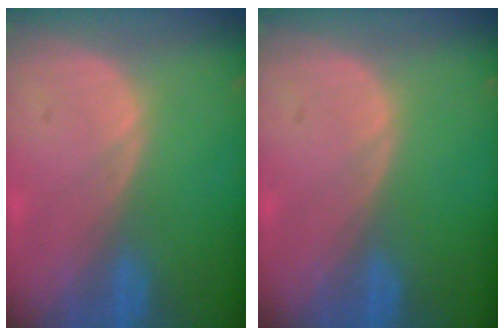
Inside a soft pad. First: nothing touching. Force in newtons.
{"total": 0.0}